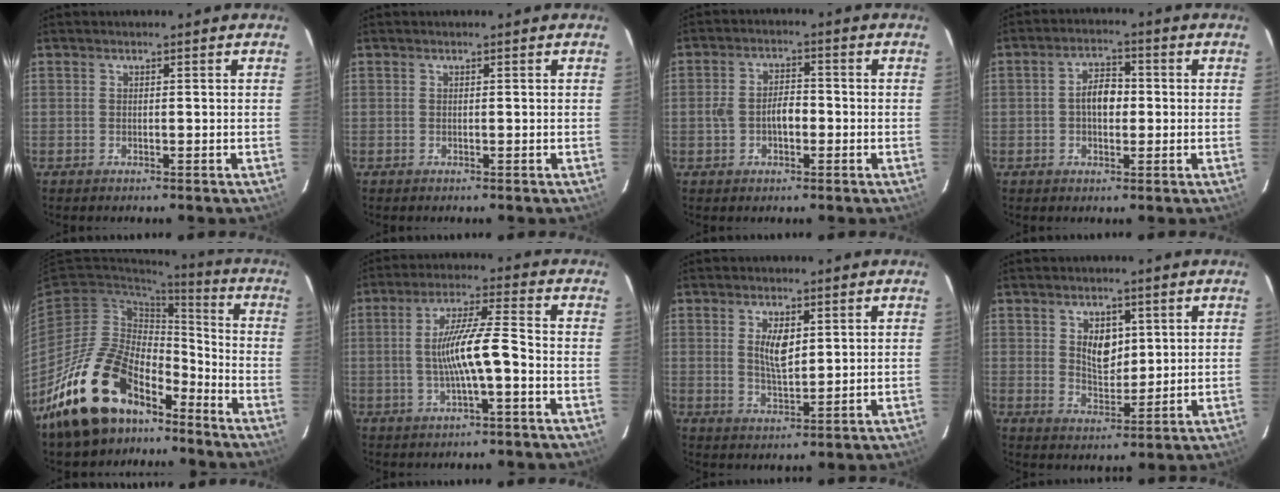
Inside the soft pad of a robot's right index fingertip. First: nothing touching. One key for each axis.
{"total": 0.0}
{"total": 5.3, "fx": -1.3, "fy": 3.2, "fz": 4.0, "tx": -0.078, "ty": 0.010, "tz": -0.018}
{"total": 5.3, "fx": -0.3, "fy": 3.3, "fz": 4.2, "tx": -0.073, "ty": 0.015, "tz": -0.004}
{"total": 22.1, "fx": -15.3, "fy": 10.8, "fz": 11.6, "tx": -0.226, "ty": 0.010, "tz": -0.253}
{"total": 9.3, "fx": -2.1, "fy": 0.6, "fz": 9.1, "tx": -0.174, "ty": 0.005, "tz": -0.033}
{"total": 5.6, "fx": 1.6, "fy": 2.5, "fz": 4.8, "tx": -0.084, "ty": -0.001, "tz": 0.033}
{"total": 6.4, "fx": 1.9, "fy": 4.1, "fz": 4.5, "tx": -0.071, "ty": 0.002, "tz": 0.039}